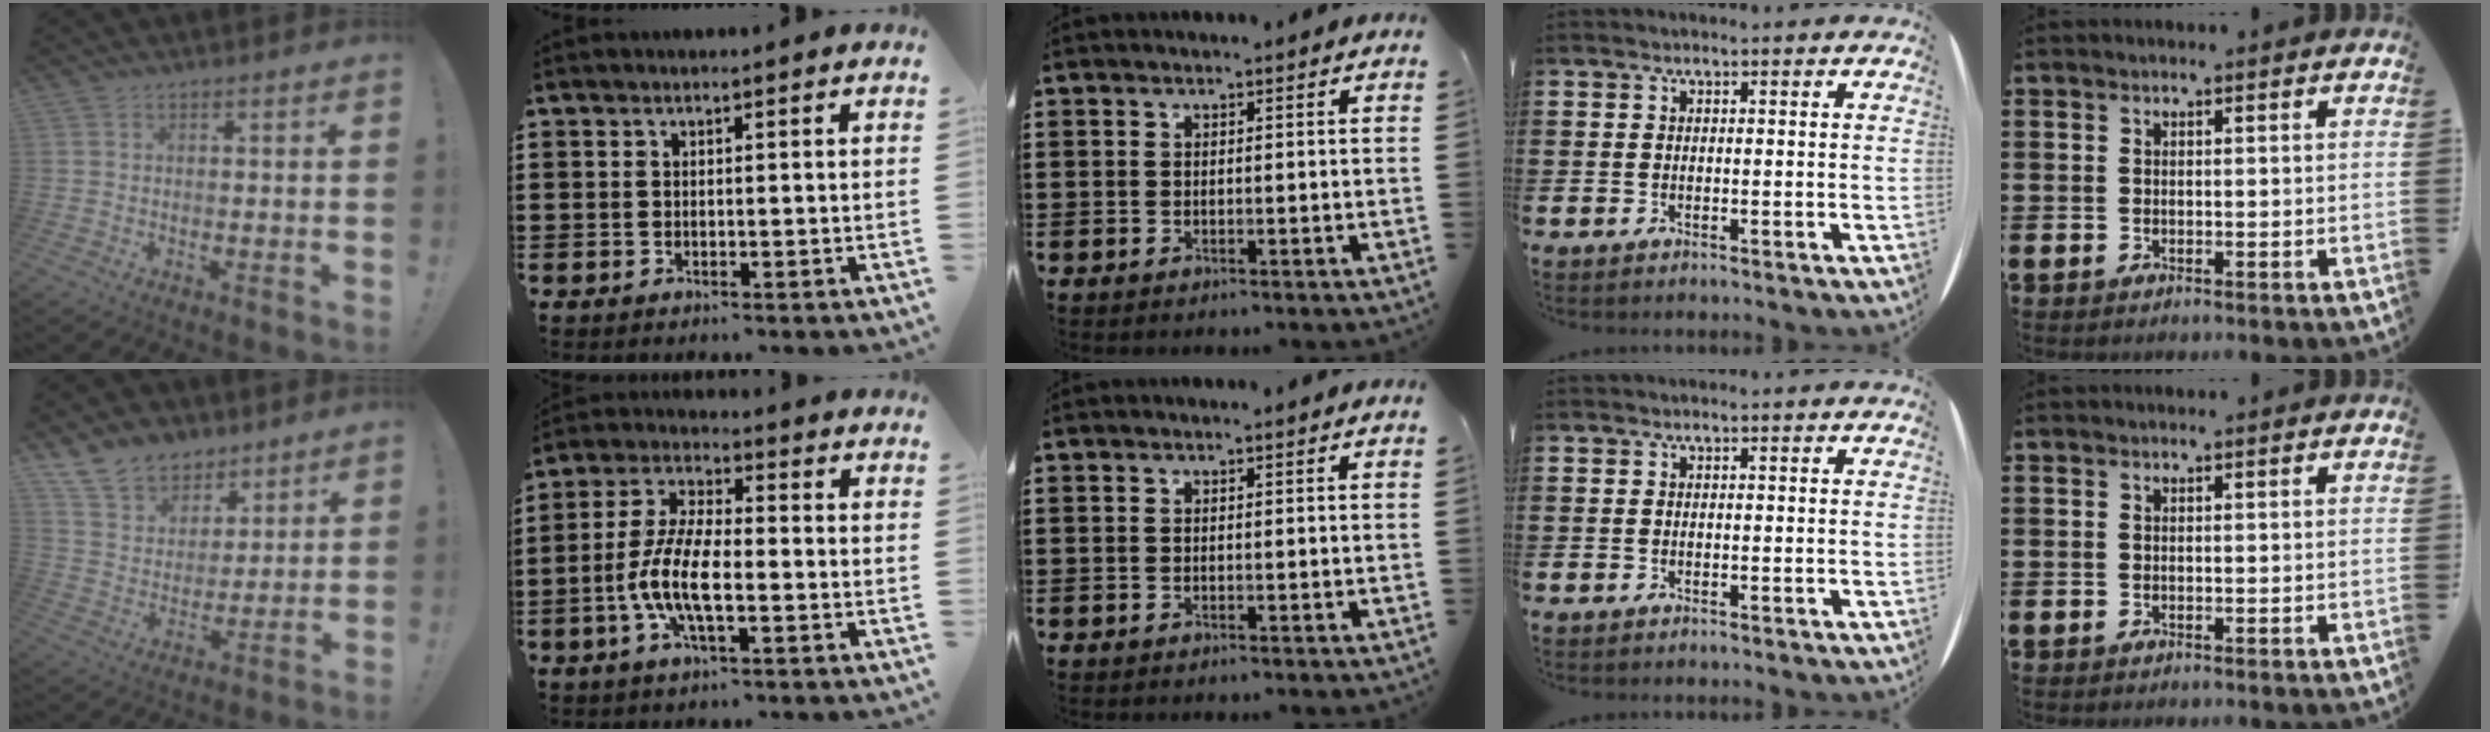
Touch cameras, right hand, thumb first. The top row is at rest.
{"thumb": {"total": 12.4, "force": [9.2, 7.9, 2.7], "torque": [-0.046, -0.071, 0.180]}, "index": {"total": 9.1, "force": [-2.8, 2.9, 8.1], "torque": [-0.190, -0.014, -0.059]}}